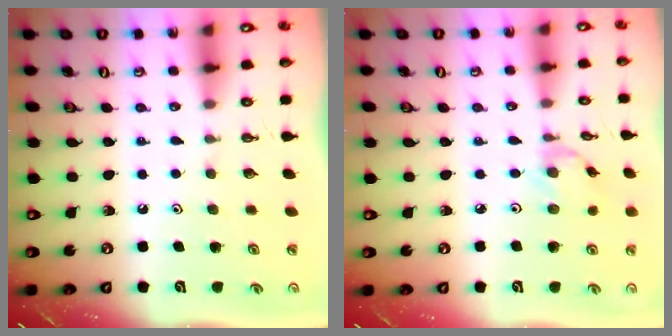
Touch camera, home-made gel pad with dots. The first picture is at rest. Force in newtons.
{"total": 1.3, "press": 1.2, "slide": 0.4}